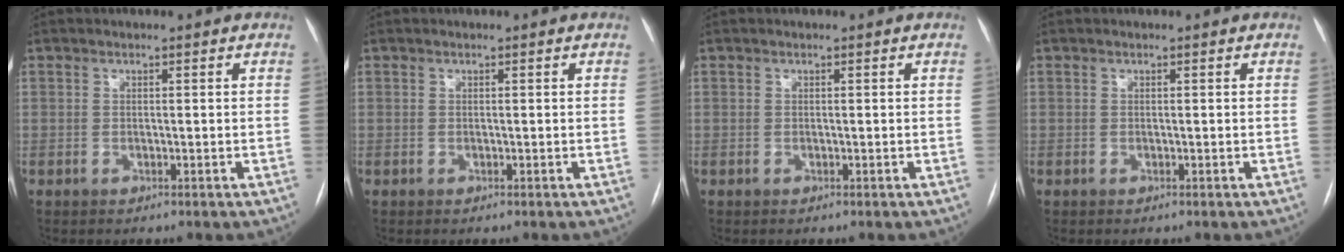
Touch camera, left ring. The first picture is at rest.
{"total": 0.0}
{"total": 0.0}
{"total": 0.0}